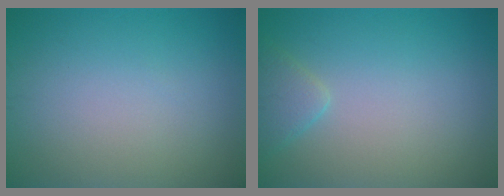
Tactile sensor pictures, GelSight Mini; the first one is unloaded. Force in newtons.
{"total": 1.7, "press": 1.7, "slide": 0.1}